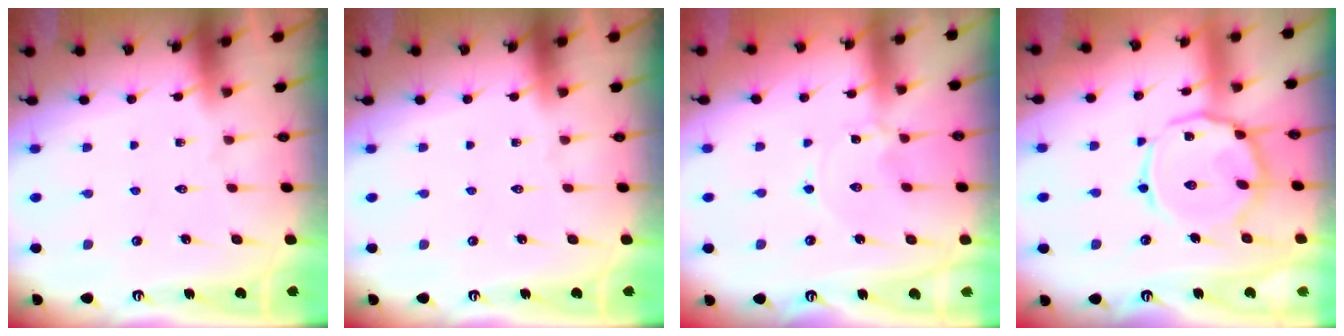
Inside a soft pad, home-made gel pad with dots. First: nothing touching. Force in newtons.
{"total": 0.0}
{"total": 0.0}
{"total": 13.6, "press": 13.5, "slide": 1.1}